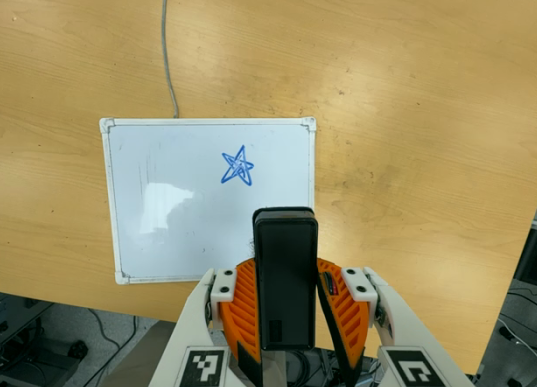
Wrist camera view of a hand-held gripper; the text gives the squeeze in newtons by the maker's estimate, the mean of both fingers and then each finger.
{"total": 4.3, "left": 3.5, "right": 5.2}